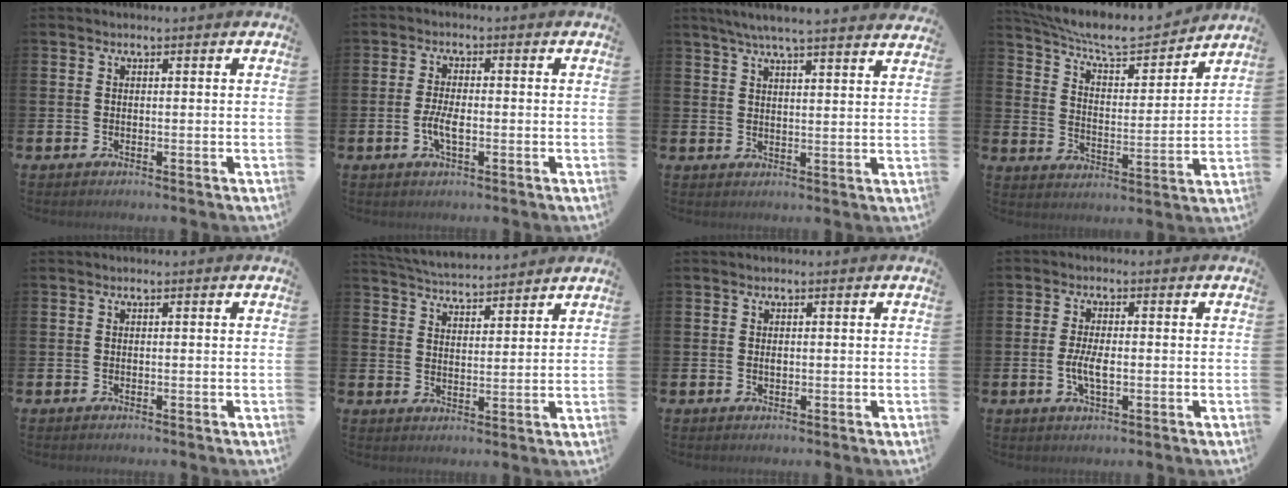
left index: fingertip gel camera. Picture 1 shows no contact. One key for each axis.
{"total": 3.3, "fx": -1.0, "fy": 1.2, "fz": 2.9, "tx": -0.056, "ty": -0.001, "tz": -0.021}
{"total": 6.1, "fx": 5.8, "fy": -0.1, "fz": 1.9, "tx": -0.049, "ty": -0.025, "tz": 0.102}
{"total": 8.0, "fx": 7.3, "fy": 1.6, "fz": 2.8, "tx": -0.081, "ty": -0.054, "tz": 0.124}
{"total": 0.0}
{"total": 4.8, "fx": 4.8, "fy": 0.3, "fz": 0.3, "tx": -0.027, "ty": -0.030, "tz": 0.085}
{"total": 0.6, "fx": -0.1, "fy": 0.3, "fz": 0.5, "tx": -0.008, "ty": 0.002, "tz": -0.003}
{"total": 3.8, "fx": -0.8, "fy": 1.5, "fz": 3.4, "tx": -0.059, "ty": -0.004, "tz": -0.019}